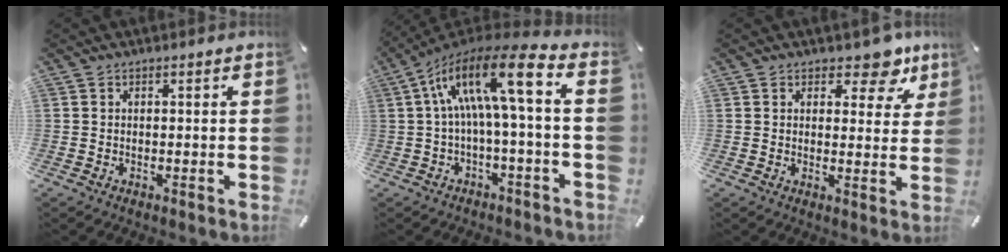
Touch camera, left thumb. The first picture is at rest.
{"total": 16.3, "force": [2.9, 4.1, 15.5], "torque": [-0.292, -0.010, 0.043]}
{"total": 8.2, "force": [5.3, 4.4, 4.4], "torque": [-0.037, -0.037, 0.086]}